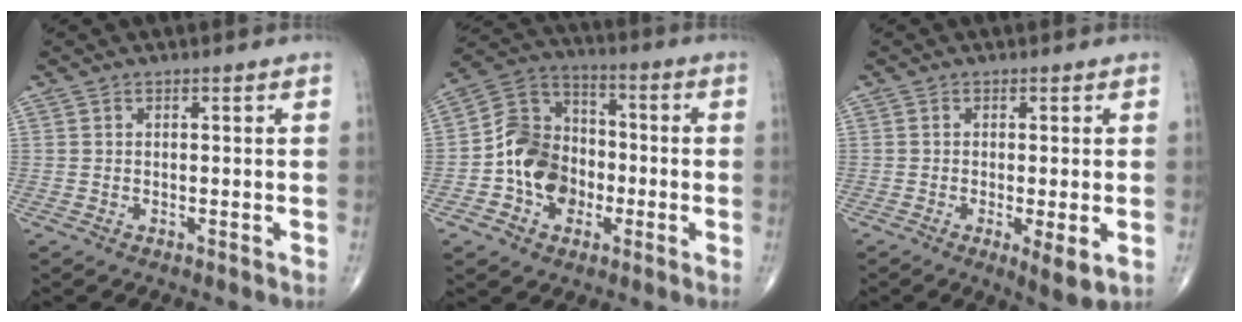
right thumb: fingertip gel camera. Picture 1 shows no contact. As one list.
[{"total": 13.1, "force": [-3.2, 10.5, 7.2], "torque": [-0.093, 0.042, -0.068]}, {"total": 4.8, "force": [-1.2, 1.1, 4.5], "torque": [-0.076, -0.017, -0.021]}]